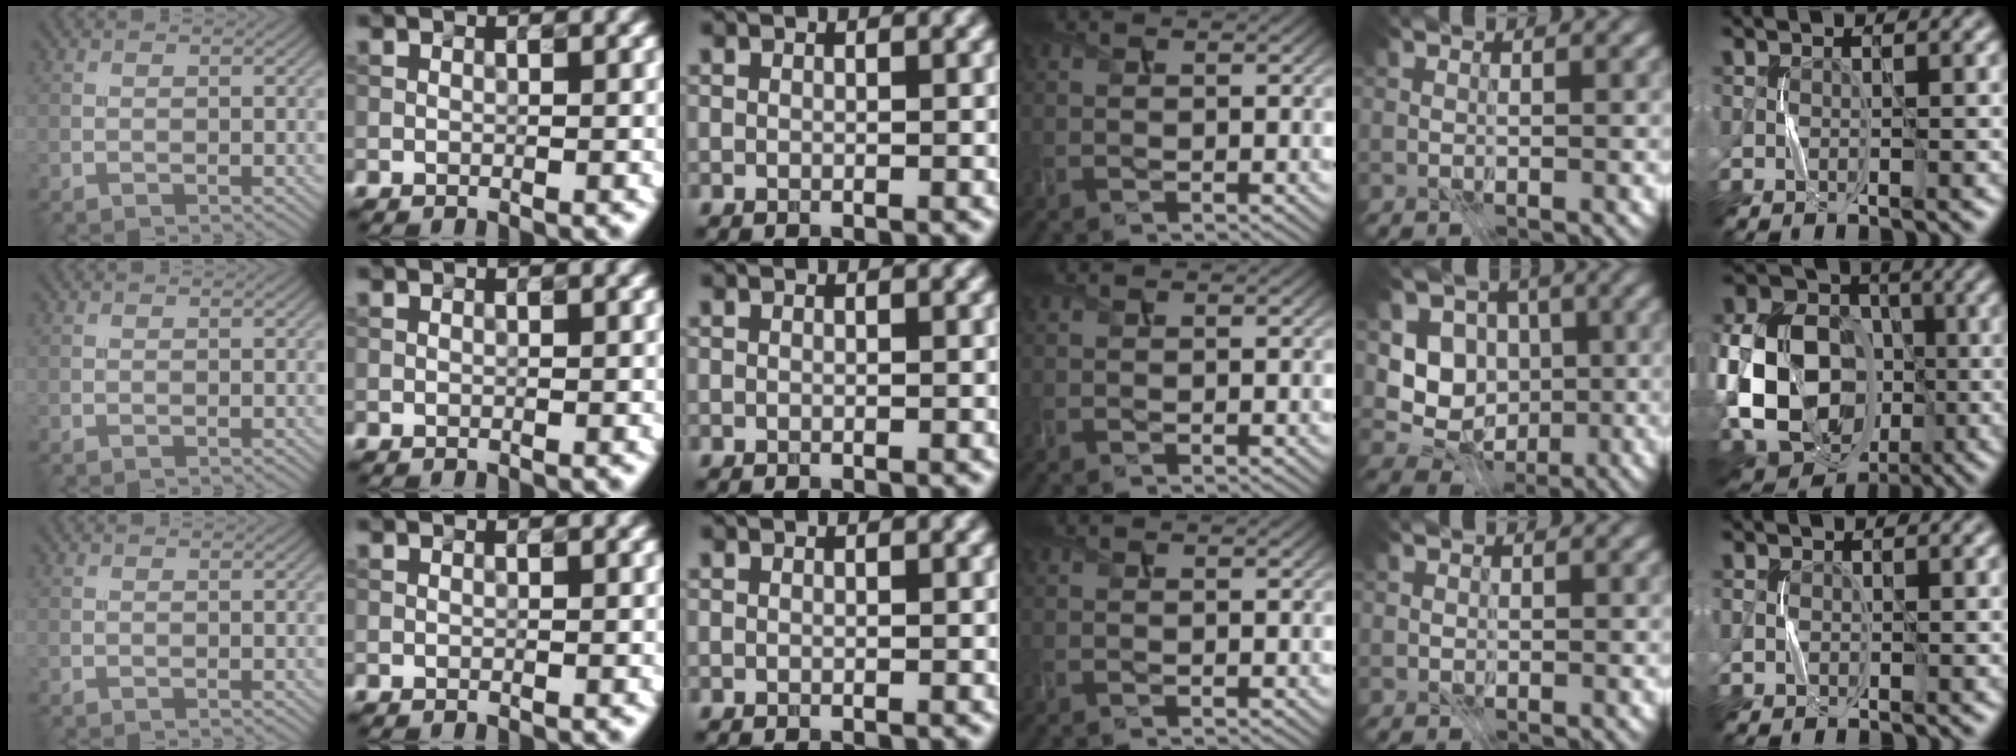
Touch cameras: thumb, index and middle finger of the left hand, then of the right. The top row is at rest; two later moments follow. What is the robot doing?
{"motion": "press", "object": "stapler"}